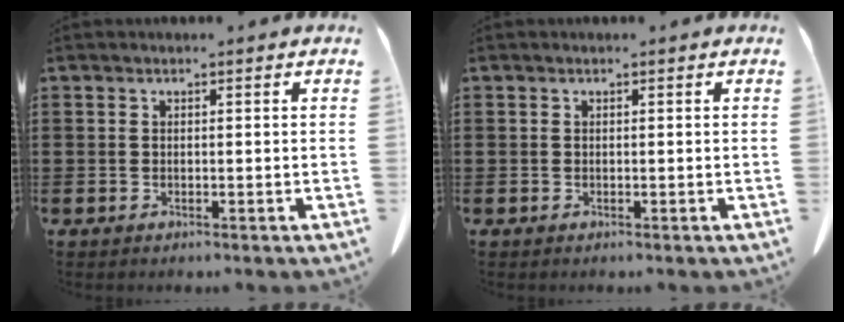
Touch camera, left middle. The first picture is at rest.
{"total": 0.0}